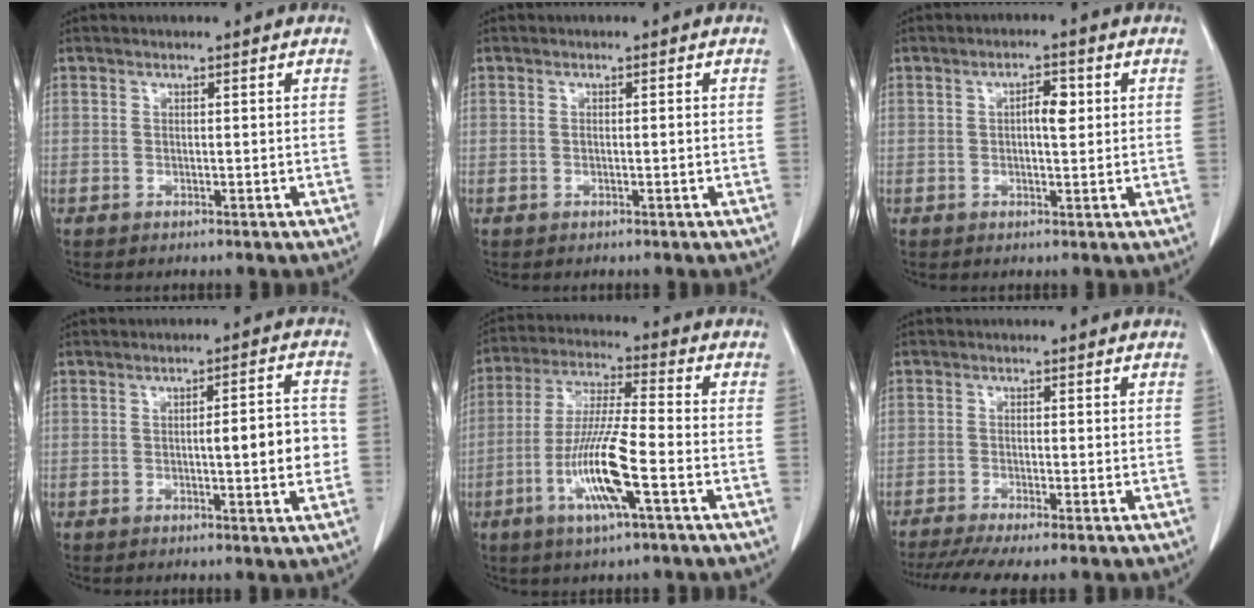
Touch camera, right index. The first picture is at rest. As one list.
[{"total": 0.9, "force": [-0.1, 0.1, 0.9], "torque": [-0.021, 0.002, 0.002]}, {"total": 3.2, "force": [0.5, 1.0, 3.0], "torque": [-0.051, 0.004, 0.007]}, {"total": 6.8, "force": [-0.6, 1.2, 6.7], "torque": [-0.091, 0.012, -0.007]}, {"total": 12.4, "force": [-4.4, 0.7, 11.6], "torque": [-0.235, -0.011, -0.084]}, {"total": 8.0, "force": [-6.3, 0.3, 4.8], "torque": [-0.072, -0.013, -0.100]}]